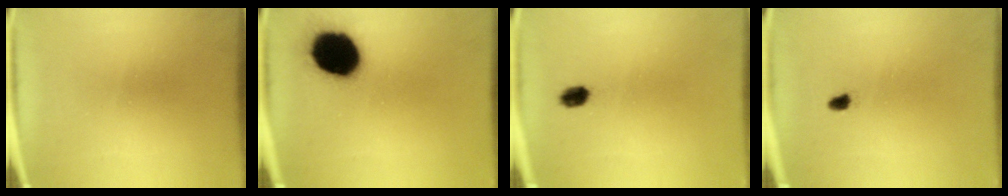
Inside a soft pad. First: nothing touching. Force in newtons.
{"total": 18.0}
{"total": 2.4}
{"total": 1.3}